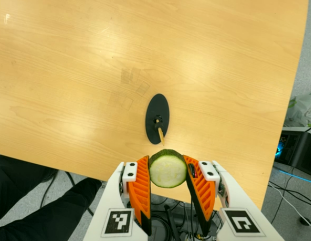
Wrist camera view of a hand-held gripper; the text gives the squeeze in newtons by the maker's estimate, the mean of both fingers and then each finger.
{"total": 11.6, "left": 12.4, "right": 10.8}